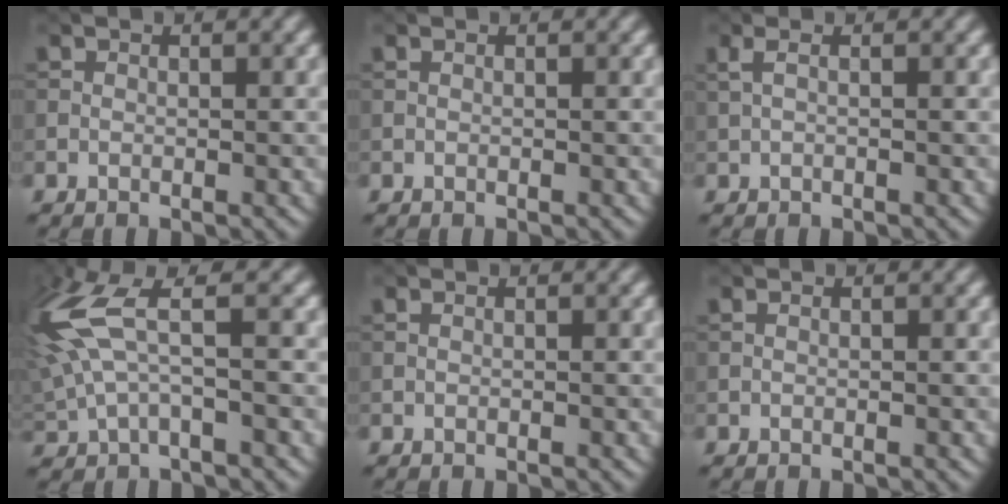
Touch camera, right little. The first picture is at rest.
{"total": 0.0}
{"total": 1.1, "force": [0.3, 0.2, 1.0], "torque": [-0.028, 0.003, 0.003]}
{"total": 6.4, "force": [1.6, 2.0, 5.9], "torque": [-0.161, 0.008, 0.029]}
{"total": 0.0}
{"total": 0.0}